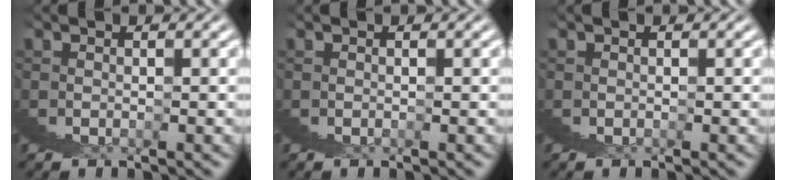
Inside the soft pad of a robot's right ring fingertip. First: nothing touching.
{"total": 0.0}
{"total": 0.0}